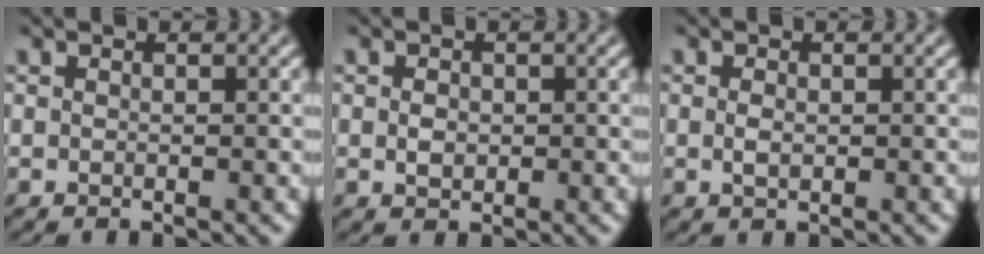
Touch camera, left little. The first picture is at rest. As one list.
[{"total": 1.3, "force": [-0.2, 1.0, 0.8], "torque": [-0.019, -0.001, -0.007]}, {"total": 1.0, "force": [-0.2, 0.6, 0.8], "torque": [-0.020, -0.001, -0.006]}]